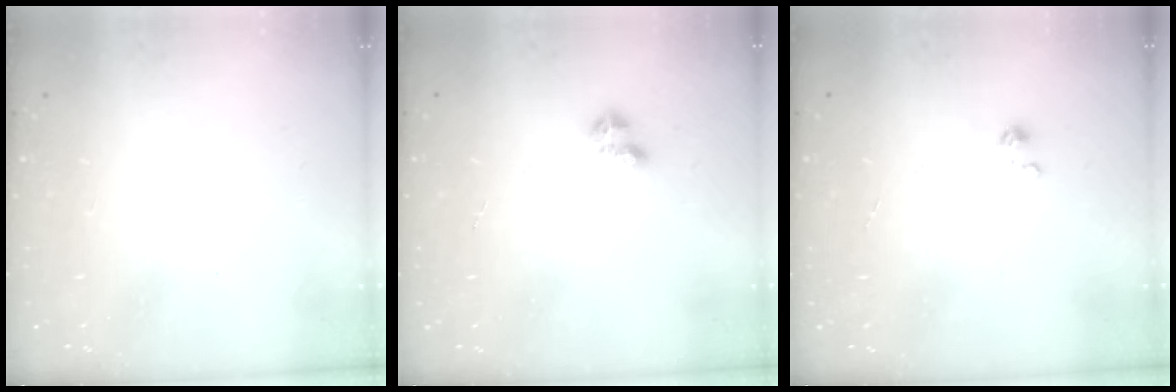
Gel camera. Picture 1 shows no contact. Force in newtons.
{"total": 3.1, "press": 3.0, "slide": 0.5}
{"total": 0.0}